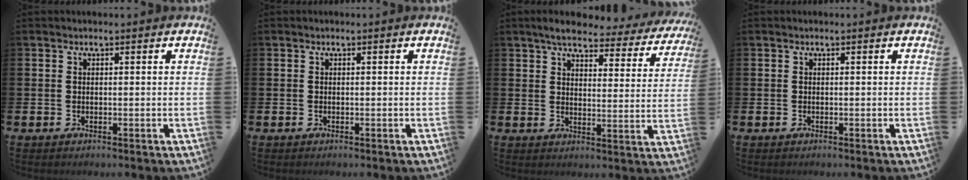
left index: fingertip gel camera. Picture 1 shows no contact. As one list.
[{"total": 0.0}, {"total": 5.2, "force": [4.7, 1.1, 2.0], "torque": [-0.052, -0.027, 0.076]}, {"total": 0.0}]